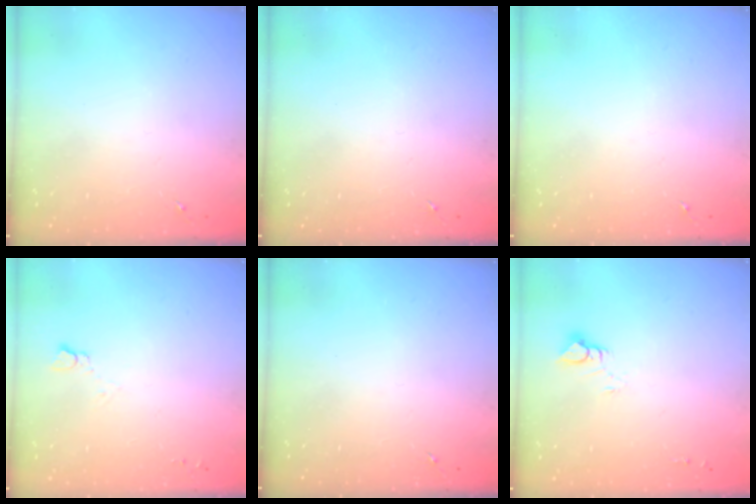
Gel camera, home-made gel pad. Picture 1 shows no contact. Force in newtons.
{"total": 0.0}
{"total": 0.0}
{"total": 2.5, "press": 2.5, "slide": 0.2}
{"total": 0.0}
{"total": 4.5, "press": 4.5, "slide": 0.2}